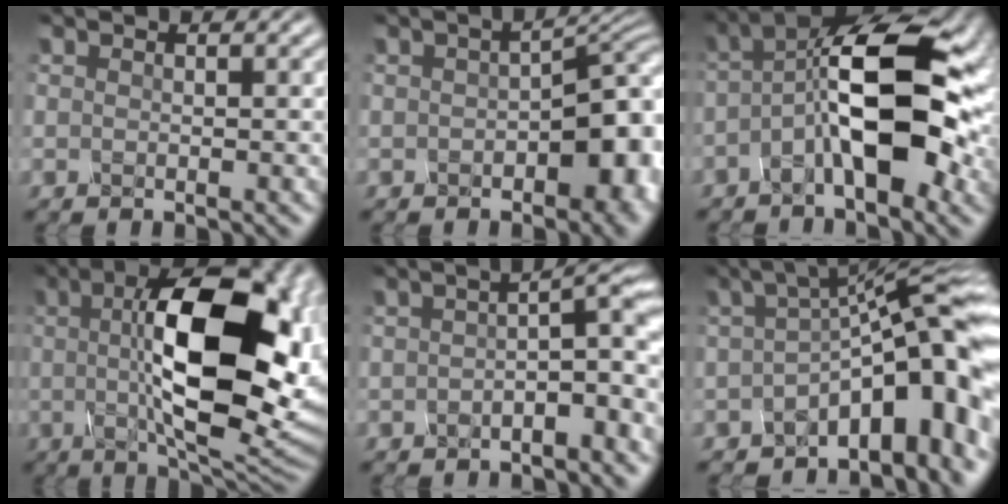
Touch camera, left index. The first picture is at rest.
{"total": 6.9, "force": [-1.1, 3.8, 5.7], "torque": [-0.052, 0.000, -0.017]}
{"total": 11.7, "force": [-1.7, 4.7, 10.6], "torque": [-0.176, 0.024, -0.041]}
{"total": 15.3, "force": [1.3, 6.2, 13.9], "torque": [-0.208, 0.013, 0.016]}
{"total": 3.9, "force": [-1.3, 0.8, 3.6], "torque": [-0.055, 0.016, -0.028]}
{"total": 11.9, "force": [-3.6, 4.1, 10.6], "torque": [-0.124, 0.017, -0.064]}